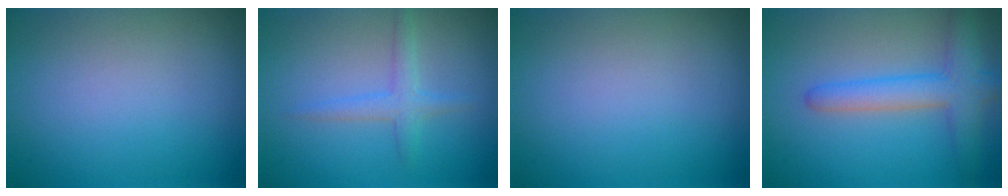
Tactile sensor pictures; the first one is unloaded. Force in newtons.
{"total": 2.0, "press": 2.0, "slide": 0.1}
{"total": 0.0}
{"total": 4.4, "press": 4.4, "slide": 0.3}